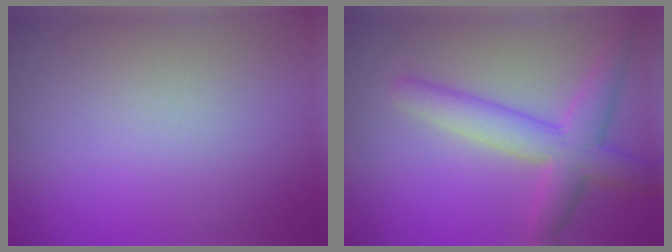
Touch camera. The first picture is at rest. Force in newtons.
{"total": 5.1, "press": 5.1, "slide": 0.1}